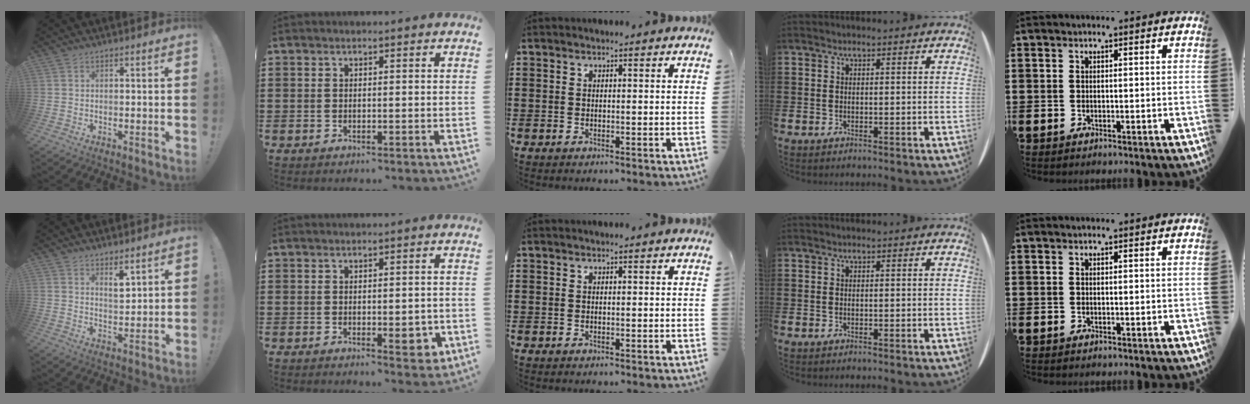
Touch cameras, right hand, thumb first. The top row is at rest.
{"thumb": {"total": 5.5, "force": [4.3, 2.2, 2.6], "torque": [-0.029, -0.033, 0.075]}, "index": {"total": 3.2, "force": [-0.9, 1.3, 2.8], "torque": [-0.044, 0.001, -0.013]}}